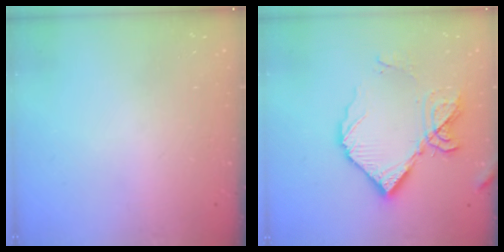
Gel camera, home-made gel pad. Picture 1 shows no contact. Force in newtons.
{"total": 14.9, "press": 14.8, "slide": 1.3}